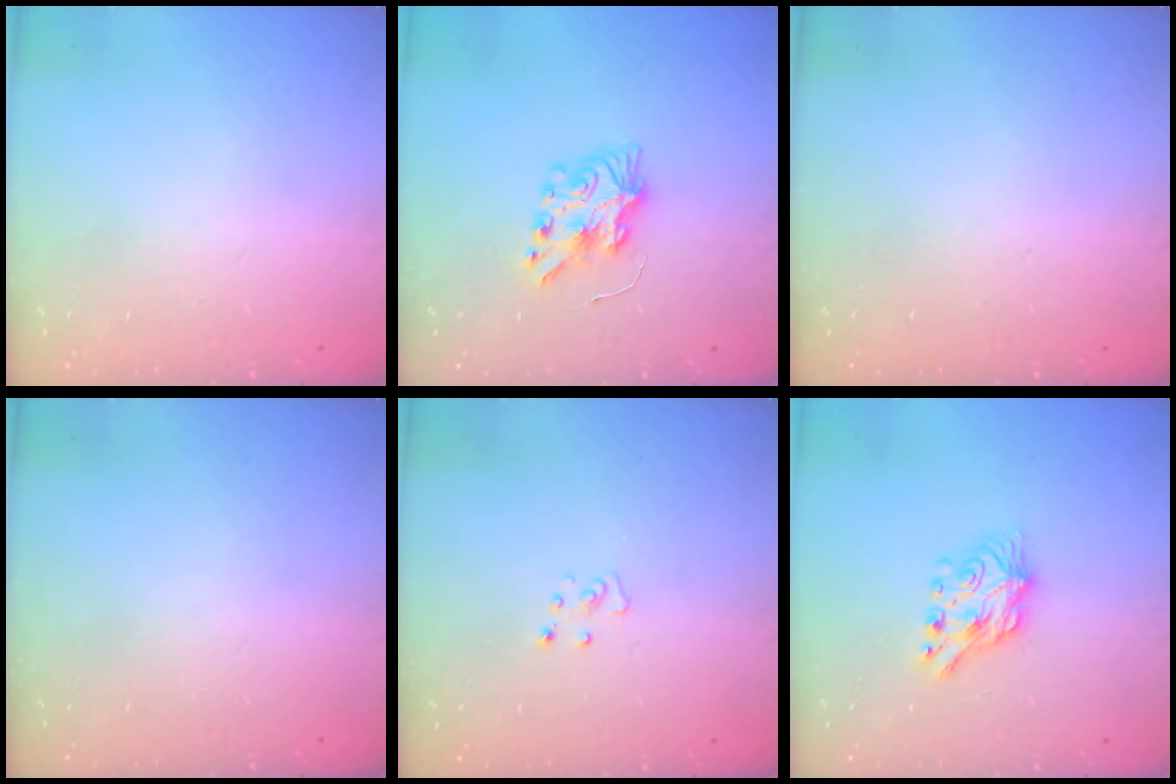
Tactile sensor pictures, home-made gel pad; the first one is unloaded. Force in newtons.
{"total": 7.7, "press": 7.7, "slide": 0.3}
{"total": 0.0}
{"total": 0.0}
{"total": 3.1, "press": 3.1, "slide": 0.2}
{"total": 8.2, "press": 8.2, "slide": 0.7}